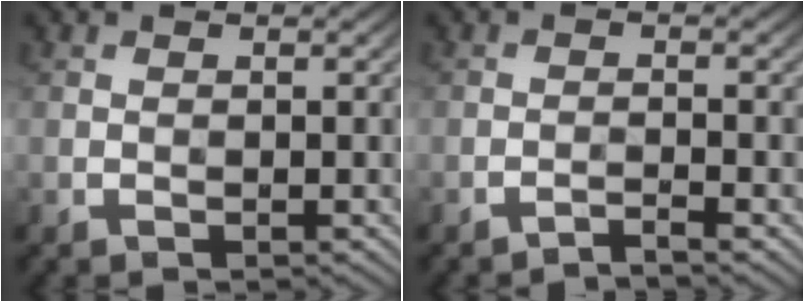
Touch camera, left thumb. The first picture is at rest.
{"total": 1.9, "force": [-1.5, 0.1, 1.2], "torque": [-0.010, 0.006, -0.040]}